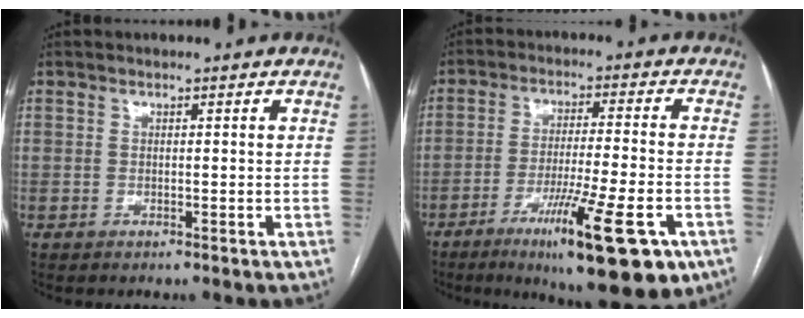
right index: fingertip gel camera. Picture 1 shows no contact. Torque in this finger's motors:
{"motor_torque": [1.42, -0.73, 0.29, 0.05]}